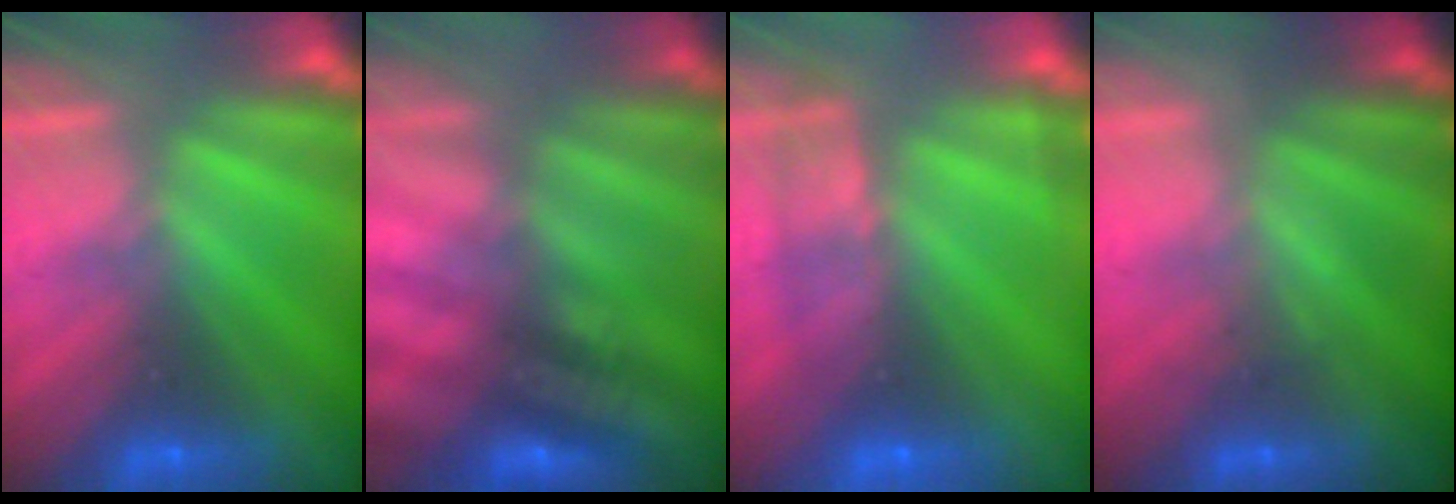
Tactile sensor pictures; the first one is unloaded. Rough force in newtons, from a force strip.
{"total": 2.8}
{"total": 2.4}
{"total": 2.0}